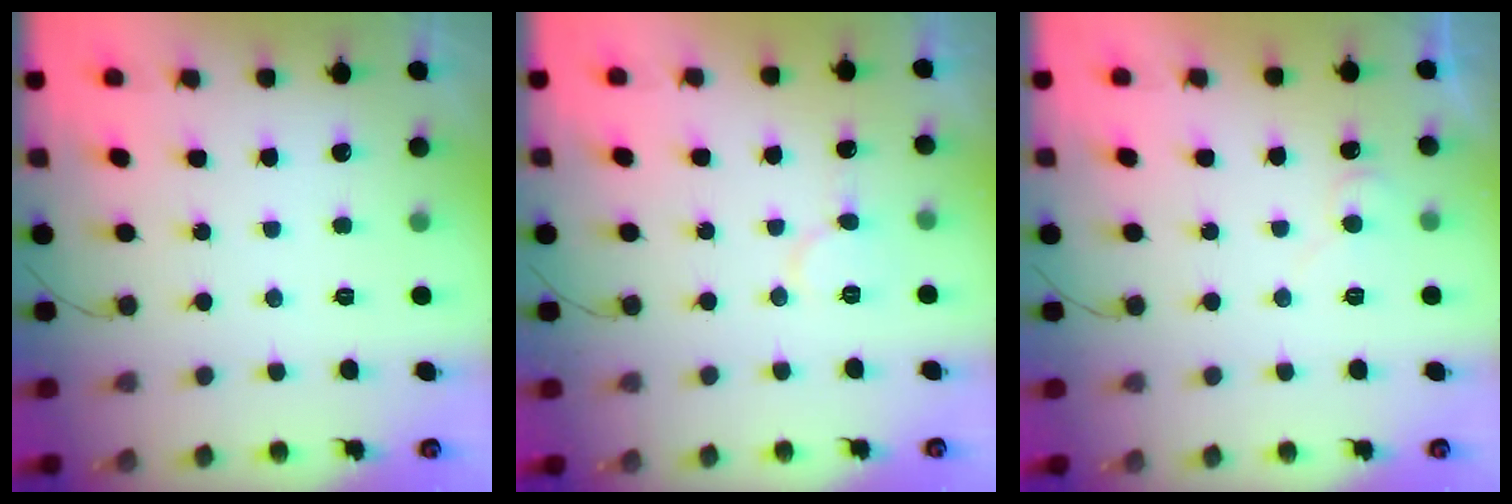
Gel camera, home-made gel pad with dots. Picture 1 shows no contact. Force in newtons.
{"total": 7.2, "press": 7.2, "slide": 0.5}
{"total": 6.0, "press": 6.0, "slide": 0.6}